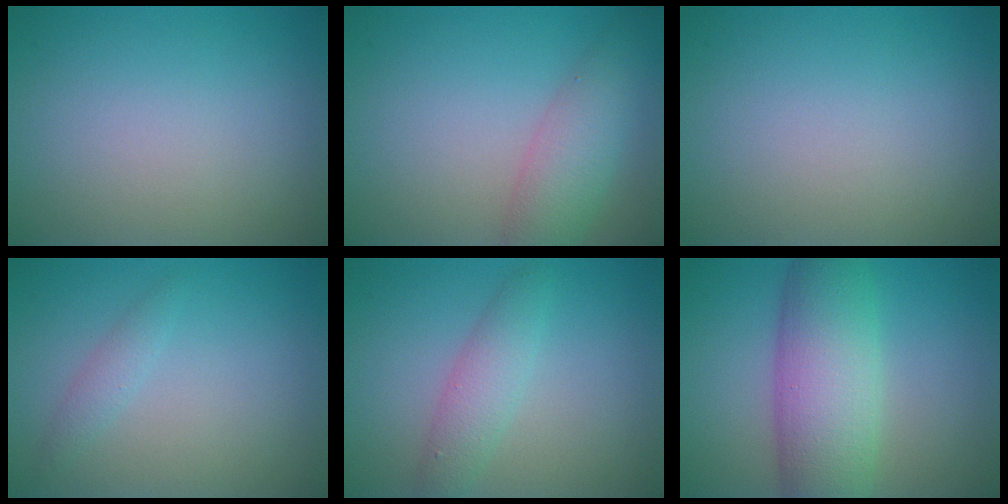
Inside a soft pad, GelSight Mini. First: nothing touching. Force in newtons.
{"total": 4.3, "press": 4.3, "slide": 0.1}
{"total": 0.0}
{"total": 1.2, "press": 1.2, "slide": 0.1}
{"total": 2.8, "press": 2.8, "slide": 0.1}
{"total": 8.5, "press": 8.5, "slide": 0.1}